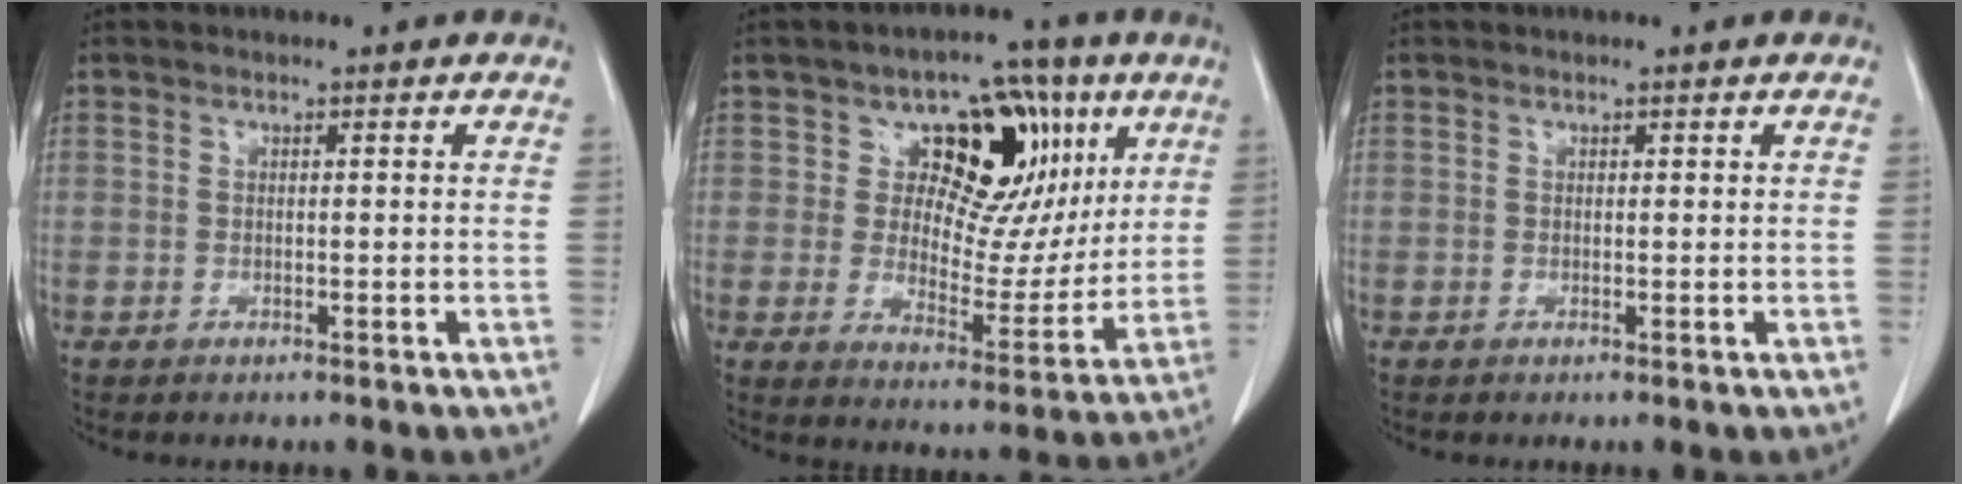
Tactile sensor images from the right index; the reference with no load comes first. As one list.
[{"total": 14.5, "force": [6.0, 9.1, 9.5], "torque": [-0.108, 0.023, 0.097]}, {"total": 0.0}]